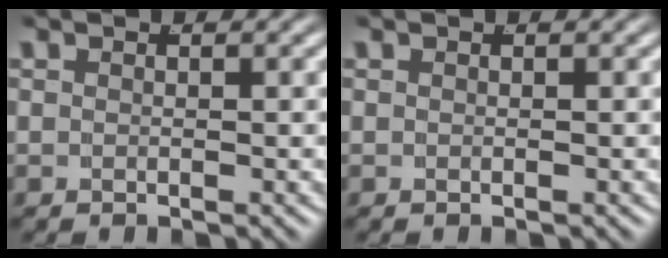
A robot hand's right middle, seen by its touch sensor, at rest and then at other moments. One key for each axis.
{"total": 0.0}